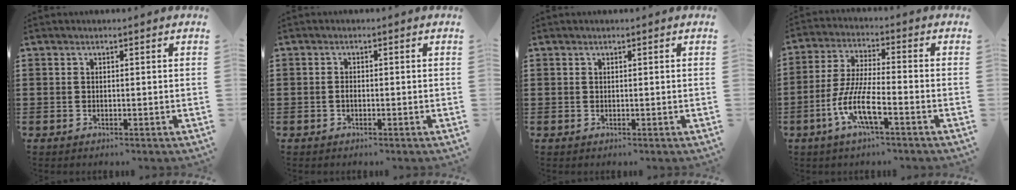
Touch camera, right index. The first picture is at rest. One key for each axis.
{"total": 0.8, "fx": -0.4, "fy": 0.4, "fz": 0.7, "tx": -0.016, "ty": -0.007, "tz": -0.005}
{"total": 0.0}
{"total": 8.5, "fx": -4.1, "fy": 1.3, "fz": 7.3, "tx": -0.176, "ty": -0.022, "tz": -0.083}